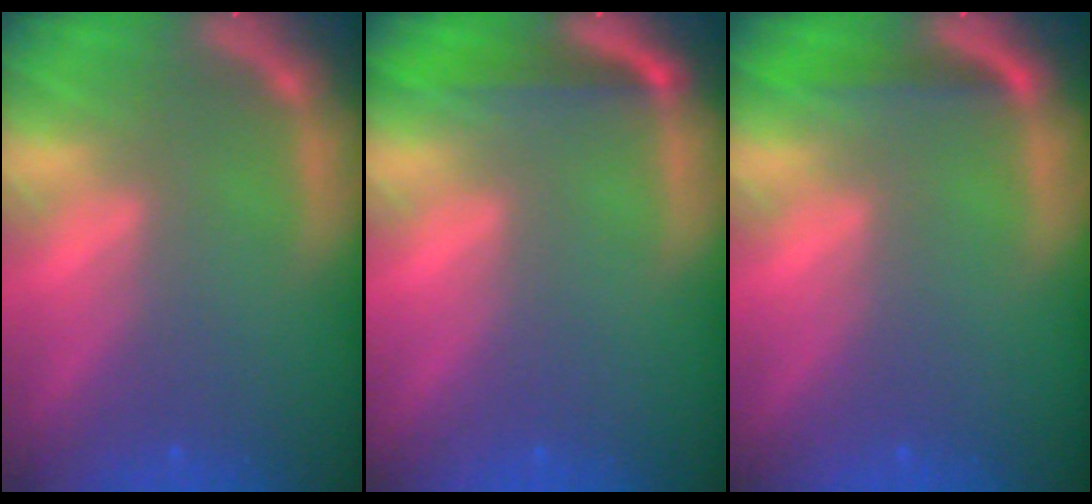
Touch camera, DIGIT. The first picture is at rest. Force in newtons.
{"total": 3.0}
{"total": 1.9}